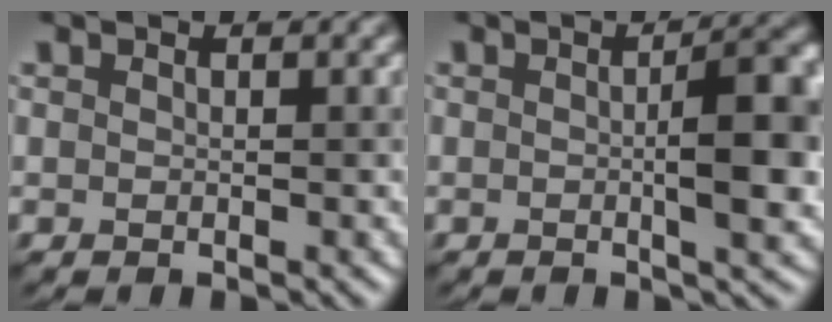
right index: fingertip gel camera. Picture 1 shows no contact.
{"total": 6.1, "force": [-0.1, 1.3, 5.9], "torque": [-0.079, 0.001, 0.001]}